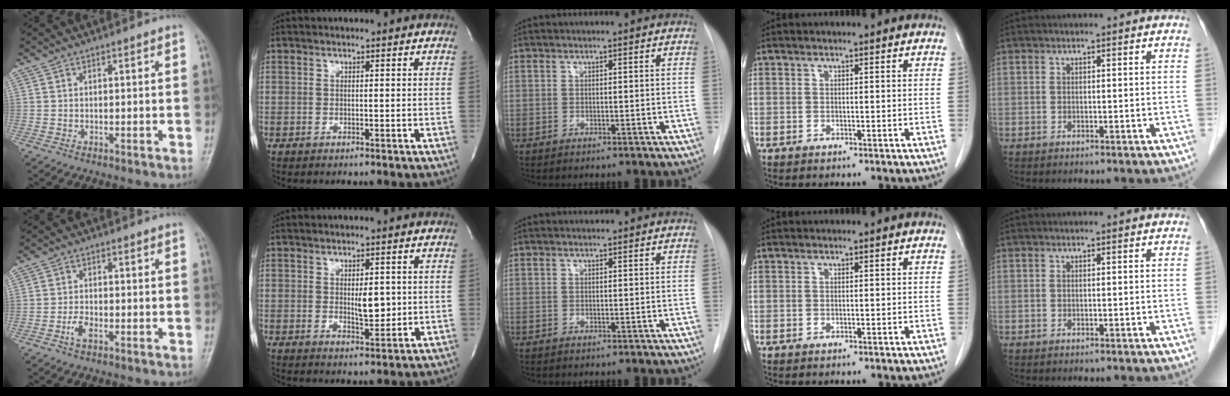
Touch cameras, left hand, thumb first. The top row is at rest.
{"thumb": {"total": 2.7, "force": [-1.3, 1.4, 2.0], "torque": [-0.042, 0.008, -0.026]}, "index": {"total": 3.7, "force": [0.3, 1.4, 3.4], "torque": [-0.056, -0.007, 0.010]}, "middle": {"total": 0.5, "force": [0.5, 0.1, 0.0], "torque": [-0.005, 0.007, 0.010]}}